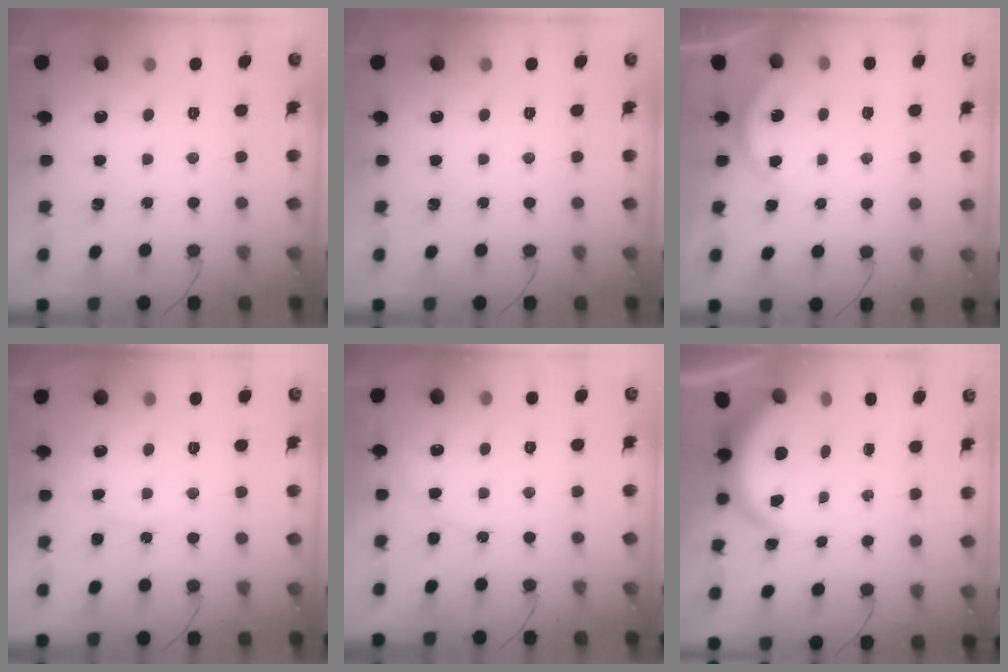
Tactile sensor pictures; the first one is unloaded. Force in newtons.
{"total": 0.0}
{"total": 2.2, "press": 2.2, "slide": 0.5}
{"total": 6.7, "press": 6.7, "slide": 0.5}
{"total": 6.0, "press": 5.9, "slide": 0.4}
{"total": 3.8, "press": 3.8, "slide": 0.2}